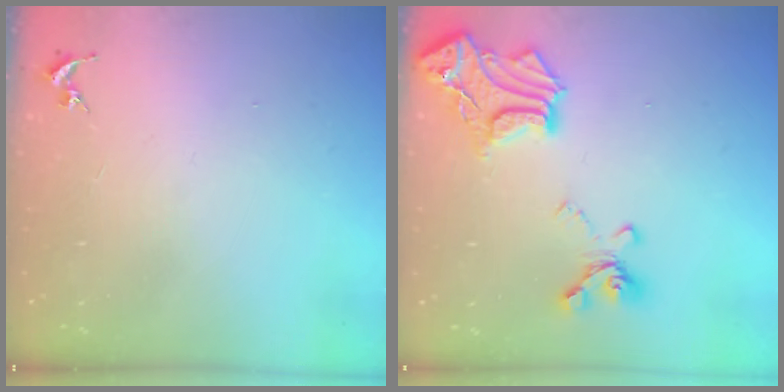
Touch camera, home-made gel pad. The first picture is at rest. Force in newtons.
{"total": 18.5, "press": 18.4, "slide": 1.5}